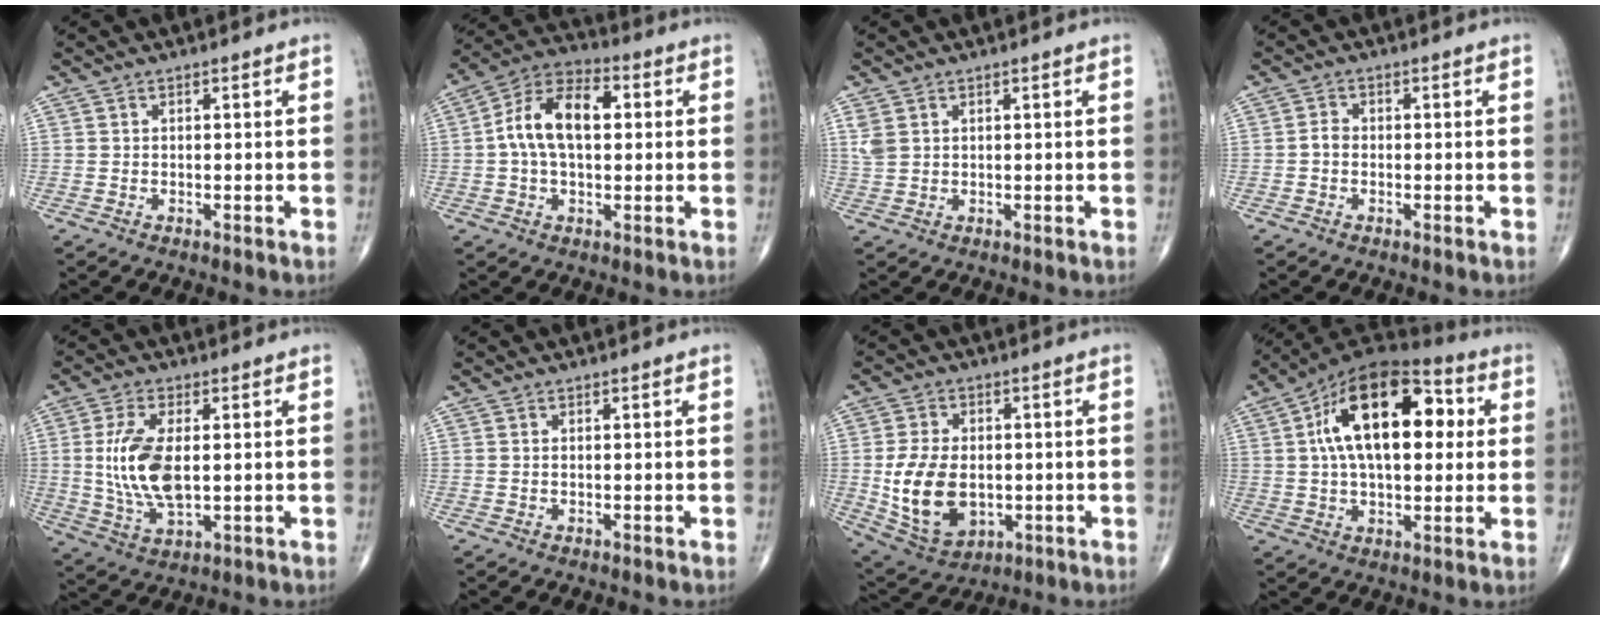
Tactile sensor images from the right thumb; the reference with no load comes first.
{"total": 13.0, "force": [1.5, 7.5, 10.5], "torque": [-0.184, 0.032, 0.015]}
{"total": 2.4, "force": [1.1, 1.6, 1.4], "torque": [-0.035, 0.003, 0.033]}
{"total": 1.7, "force": [-0.4, 1.3, 1.0], "torque": [-0.013, 0.004, -0.013]}
{"total": 11.9, "force": [0.7, 5.6, 10.4], "torque": [-0.217, -0.011, 0.021]}
{"total": 0.0}
{"total": 14.0, "force": [-1.2, 9.3, 10.4], "torque": [-0.178, -0.003, -0.002]}
{"total": 21.6, "force": [4.4, 11.3, 17.8], "torque": [-0.270, 0.021, 0.059]}